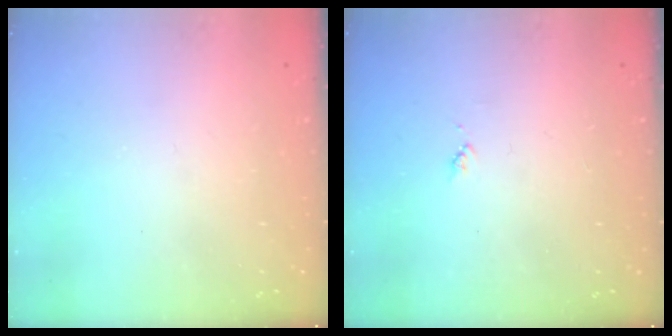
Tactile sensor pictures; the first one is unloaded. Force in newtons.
{"total": 3.6, "press": 3.6, "slide": 0.5}